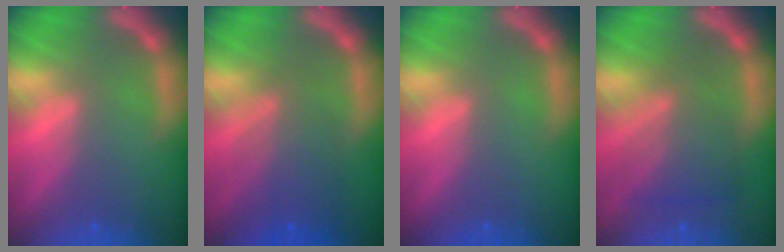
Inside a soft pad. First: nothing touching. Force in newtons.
{"total": 6.0}
{"total": 0.0}
{"total": 6.1}